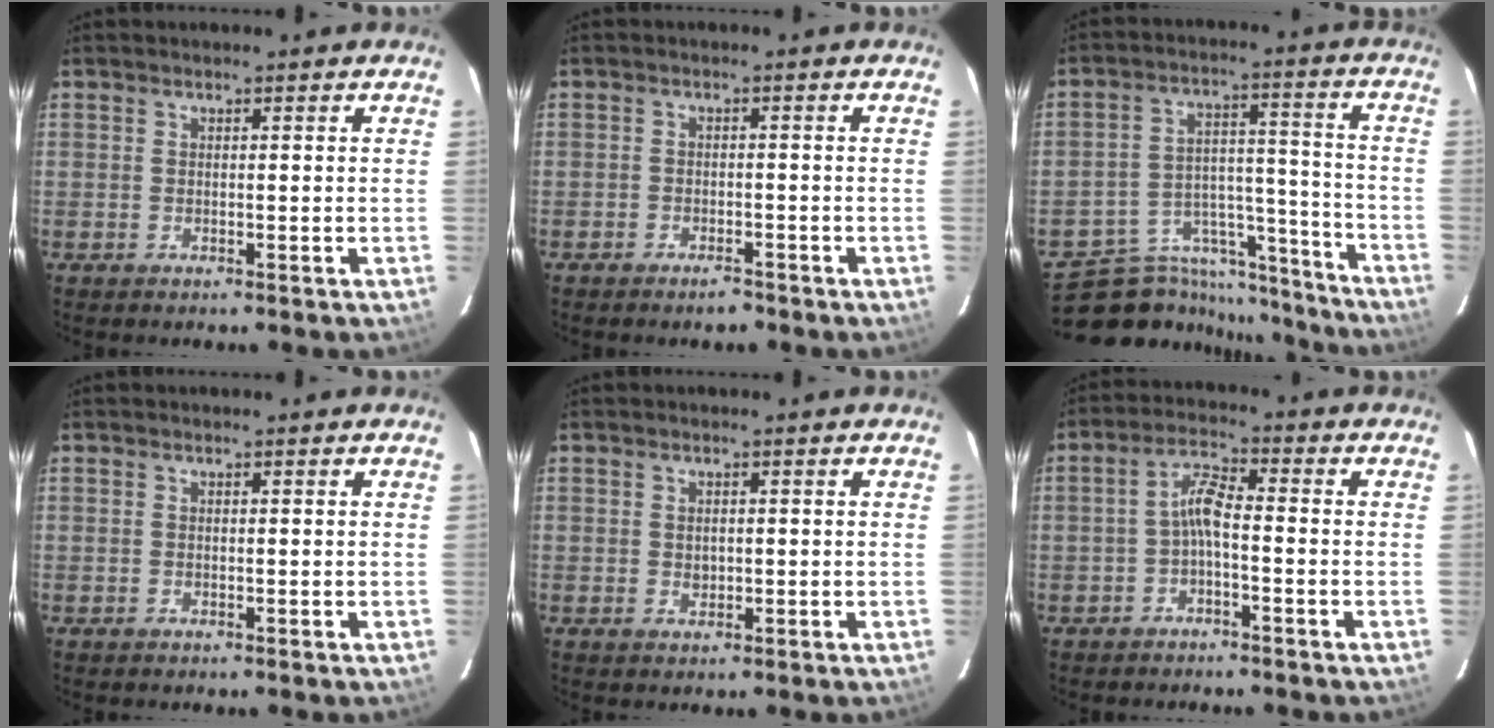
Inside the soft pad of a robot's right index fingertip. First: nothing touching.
{"total": 2.8, "force": [-2.3, 1.2, 1.1], "torque": [-0.027, 0.004, -0.037]}
{"total": 18.5, "force": [-16.4, 8.1, 2.7], "torque": [-0.056, 0.064, -0.232]}
{"total": 0.0}
{"total": 1.5, "force": [0.1, 1.2, 0.8], "torque": [-0.013, 0.002, 0.003]}
{"total": 4.2, "force": [-1.7, 0.9, 3.7], "torque": [-0.082, 0.016, -0.033]}